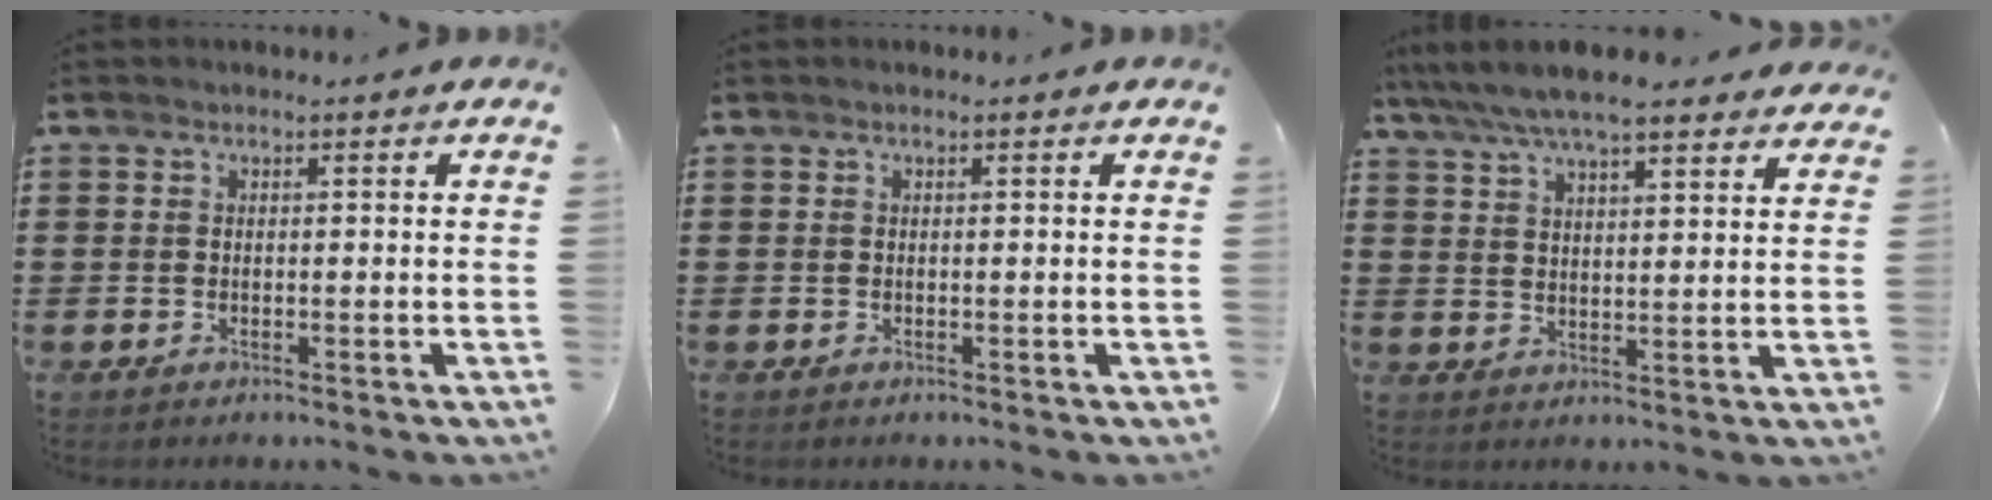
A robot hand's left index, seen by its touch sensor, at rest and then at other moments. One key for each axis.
{"total": 0.0}
{"total": 6.7, "fx": 6.0, "fy": 0.9, "fz": 2.9, "tx": -0.075, "ty": -0.017, "tz": 0.107}